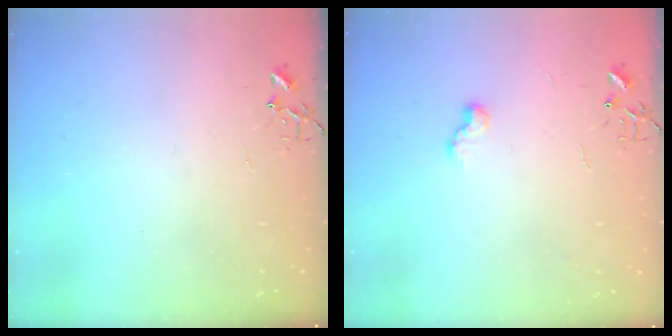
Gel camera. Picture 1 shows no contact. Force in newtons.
{"total": 6.4, "press": 6.3, "slide": 0.6}